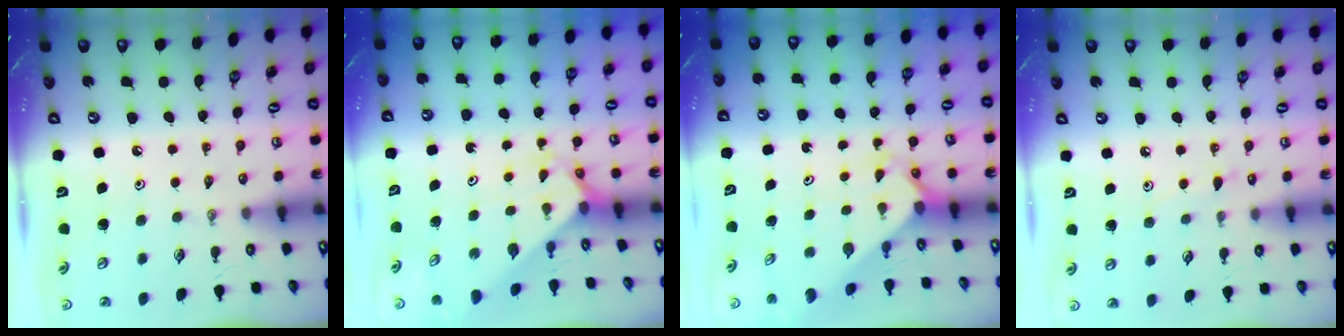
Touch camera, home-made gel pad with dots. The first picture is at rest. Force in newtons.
{"total": 2.1, "press": 2.1, "slide": 0.2}
{"total": 2.4, "press": 2.4, "slide": 0.2}
{"total": 5.7, "press": 5.6, "slide": 0.7}